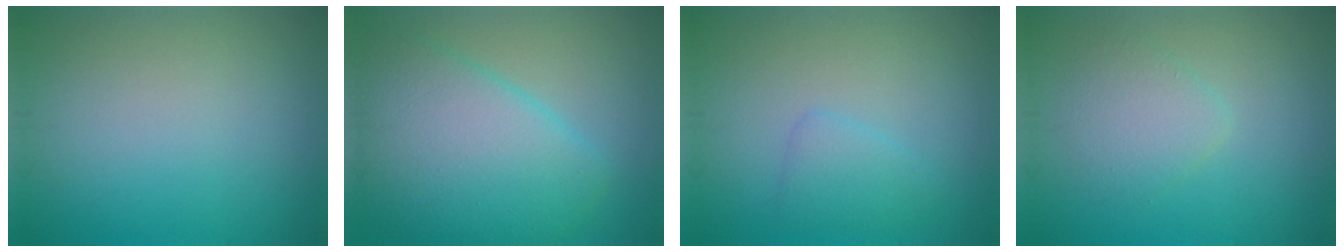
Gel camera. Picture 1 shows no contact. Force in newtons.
{"total": 8.6, "press": 8.6, "slide": 0.3}
{"total": 1.8, "press": 1.8, "slide": 0.0}
{"total": 2.5, "press": 2.5, "slide": 0.2}